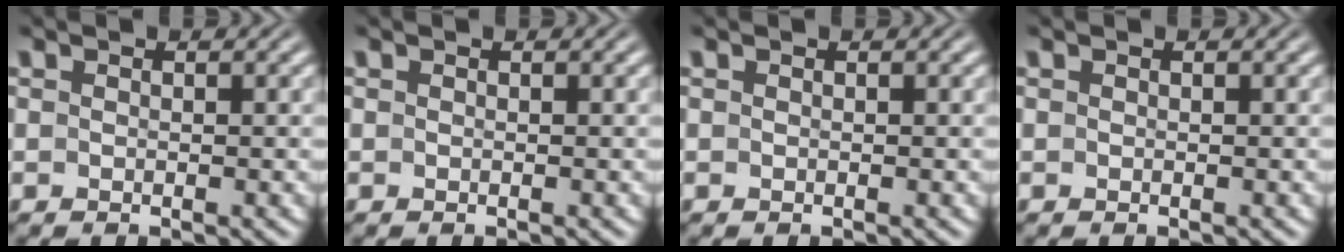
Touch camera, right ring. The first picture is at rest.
{"total": 0.0}
{"total": 0.0}
{"total": 0.0}